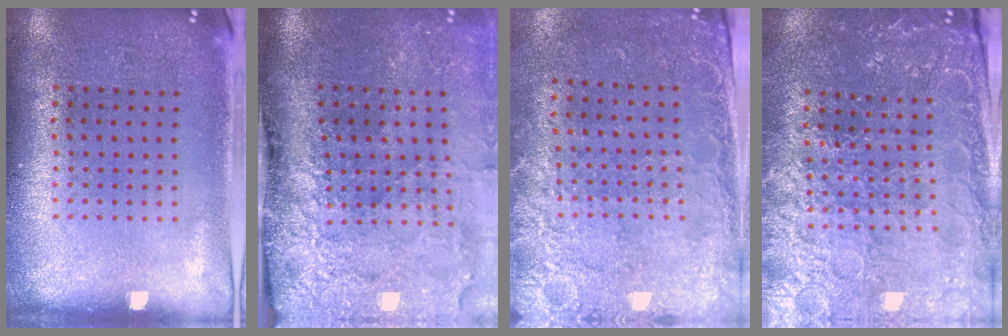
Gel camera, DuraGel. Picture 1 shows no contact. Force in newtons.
{"total": 4.7, "press": 3.6, "slide": 3.1}
{"total": 2.6, "press": 2.2, "slide": 1.4}
{"total": 3.3, "press": 3.3, "slide": 0.4}